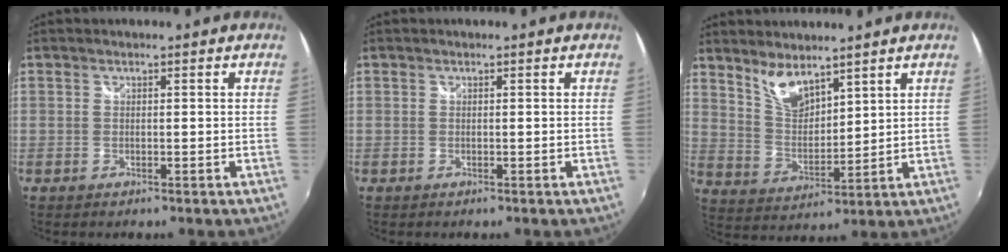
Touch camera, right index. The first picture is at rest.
{"total": 0.0}
{"total": 7.3, "force": [5.7, 2.6, 3.8], "torque": [-0.068, -0.004, 0.116]}